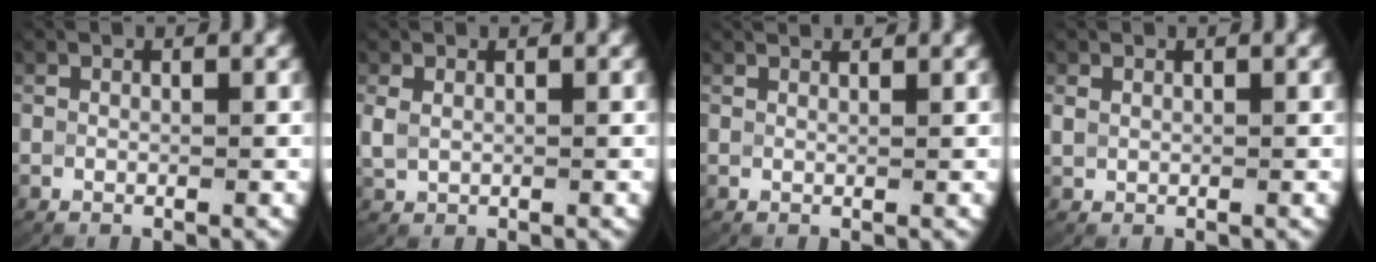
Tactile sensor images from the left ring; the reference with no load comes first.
{"total": 1.5, "force": [0.0, 1.2, 0.8], "torque": [-0.029, -0.002, 0.008]}
{"total": 1.0, "force": [1.0, -0.1, 0.3], "torque": [-0.005, 0.002, 0.016]}
{"total": 0.6, "force": [0.0, 0.5, 0.3], "torque": [-0.012, 0.001, 0.007]}